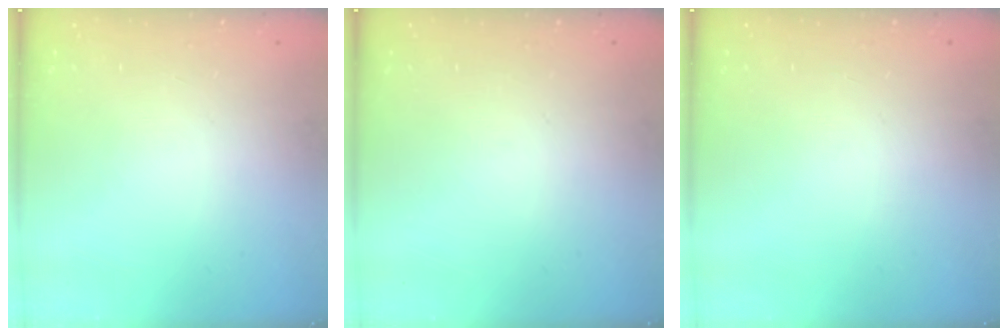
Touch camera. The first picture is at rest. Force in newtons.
{"total": 0.0}
{"total": 0.0}